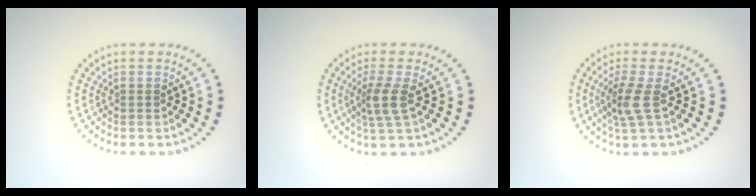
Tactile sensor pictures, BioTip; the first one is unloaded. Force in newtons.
{"total": 2.8, "press": 2.2, "slide": 1.7}
{"total": 2.6, "press": 2.1, "slide": 1.6}